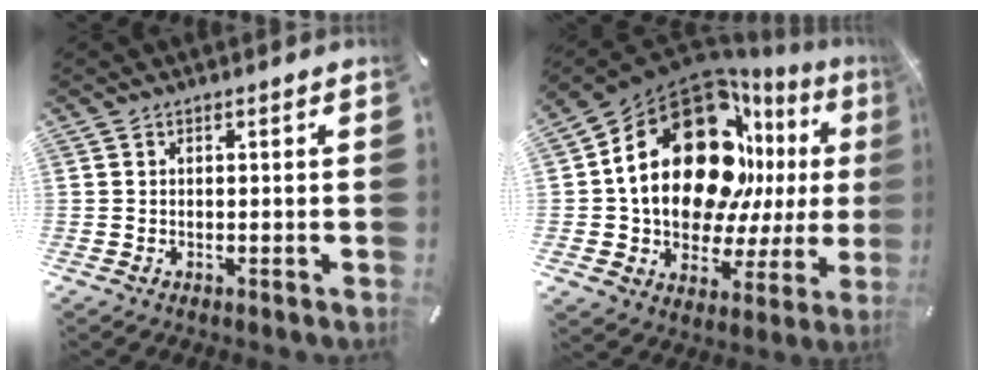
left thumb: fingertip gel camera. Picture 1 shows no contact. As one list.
[{"total": 26.1, "force": [8.8, 16.8, 17.9], "torque": [-0.308, -0.071, 0.161]}]